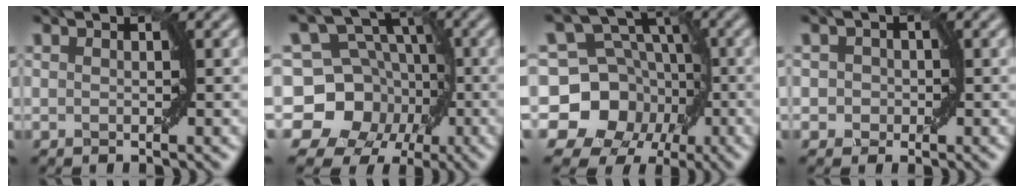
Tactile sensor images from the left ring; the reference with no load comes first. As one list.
[{"total": 13.3, "force": [-3.9, 11.8, 4.8], "torque": [-0.090, 0.015, -0.094]}, {"total": 13.5, "force": [-4.1, 12.0, 4.7], "torque": [-0.088, 0.010, -0.097]}, {"total": 1.5, "force": [0.1, 1.5, 0.4], "torque": [0.008, 0.003, -0.005]}]